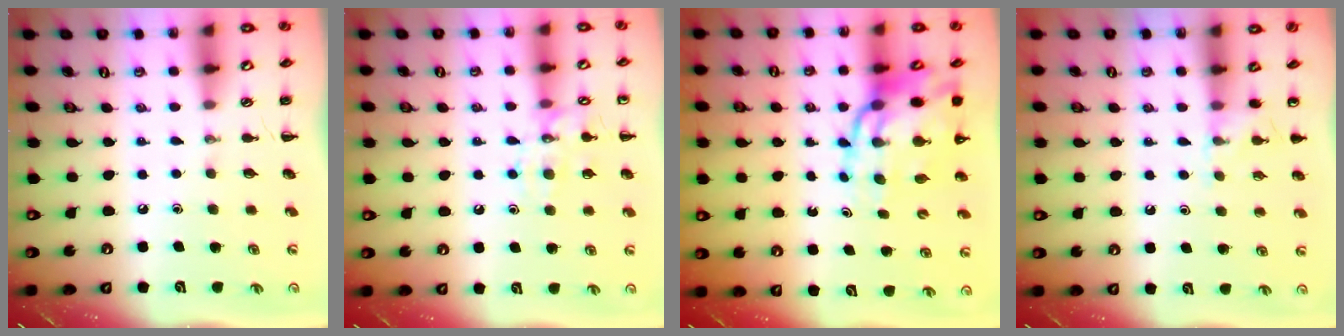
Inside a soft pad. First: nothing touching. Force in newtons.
{"total": 11.1, "press": 11.1, "slide": 0.6}
{"total": 13.8, "press": 13.2, "slide": 4.0}
{"total": 7.5, "press": 7.3, "slide": 1.9}